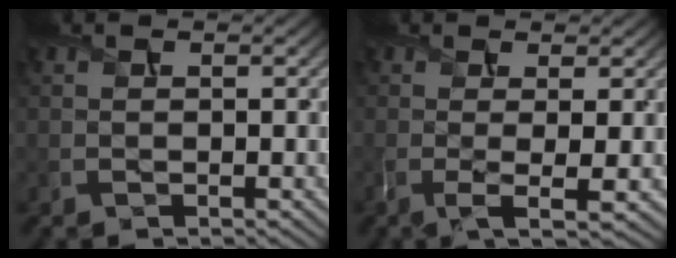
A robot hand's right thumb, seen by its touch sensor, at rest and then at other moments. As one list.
[{"total": 3.9, "force": [-0.1, 0.6, 3.8], "torque": [-0.074, -0.002, -0.004]}]